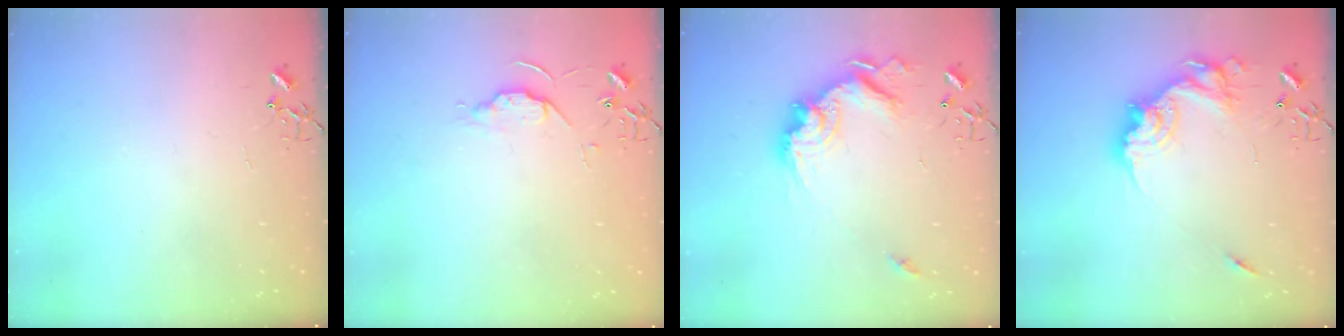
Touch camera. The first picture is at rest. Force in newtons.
{"total": 5.7, "press": 5.6, "slide": 0.8}
{"total": 17.8, "press": 17.7, "slide": 2.1}
{"total": 17.5, "press": 17.4, "slide": 1.9}